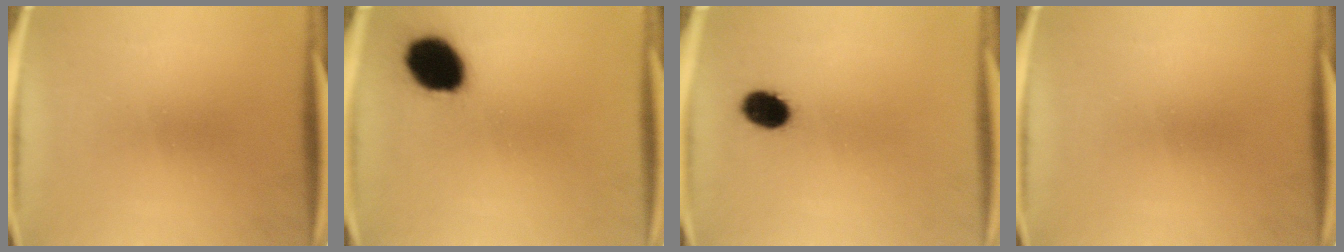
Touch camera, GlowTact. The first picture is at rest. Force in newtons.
{"total": 14.1}
{"total": 6.2}
{"total": 0.0}